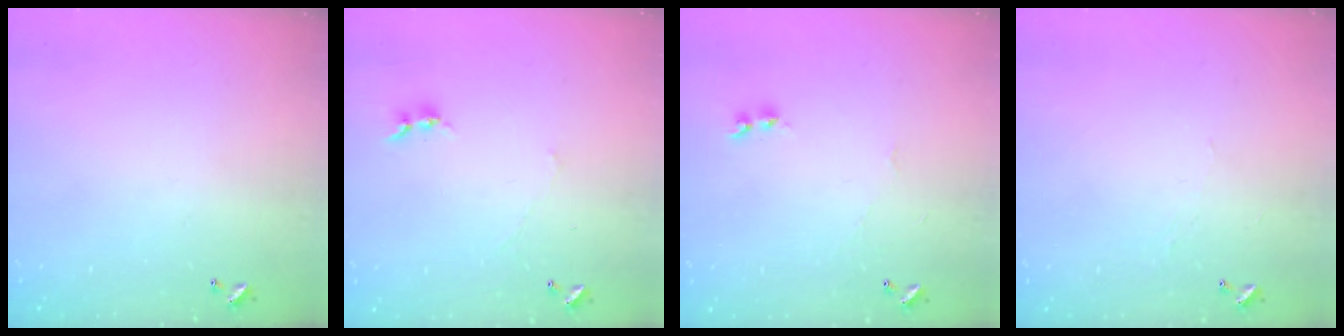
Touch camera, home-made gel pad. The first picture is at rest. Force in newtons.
{"total": 1.4, "press": 1.3, "slide": 0.4}
{"total": 2.1, "press": 2.1, "slide": 0.5}
{"total": 1.7, "press": 1.7, "slide": 0.4}